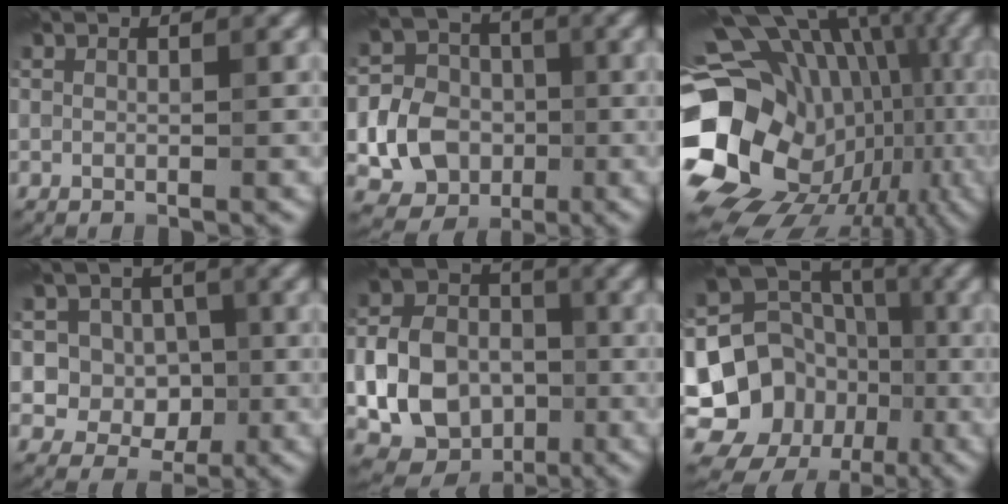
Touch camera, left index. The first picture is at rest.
{"total": 6.6, "force": [-1.6, 5.6, 3.0], "torque": [-0.051, -0.003, -0.037]}
{"total": 20.0, "force": [-2.7, 15.8, 11.9], "torque": [-0.220, 0.008, -0.029]}
{"total": 5.3, "force": [0.4, 4.9, 2.0], "torque": [-0.013, 0.012, -0.007]}
{"total": 9.0, "force": [-2.3, 7.1, 5.1], "torque": [-0.101, -0.011, -0.051]}
{"total": 13.8, "force": [-4.1, 12.3, 4.6], "torque": [-0.099, -0.002, -0.079]}